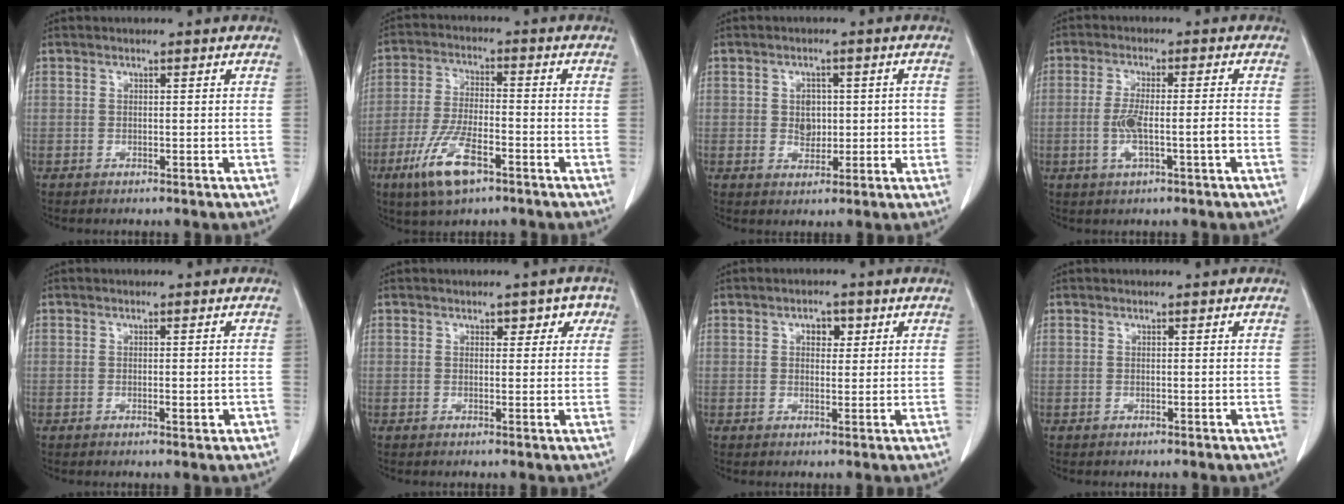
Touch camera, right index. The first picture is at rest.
{"total": 9.8, "force": [-5.4, 2.7, 7.7], "torque": [-0.161, -0.014, -0.098]}
{"total": 4.4, "force": [0.1, 3.3, 2.9], "torque": [-0.035, 0.010, 0.010]}
{"total": 6.2, "force": [-1.6, 0.5, 6.0], "torque": [-0.119, 0.002, -0.027]}
{"total": 1.9, "force": [-0.6, 0.5, 1.7], "torque": [-0.025, -0.002, -0.006]}
{"total": 3.0, "force": [1.4, 2.0, 1.7], "torque": [-0.002, 0.010, 0.013]}
{"total": 2.7, "force": [1.1, 1.7, 1.8], "torque": [-0.024, 0.007, 0.014]}
{"total": 0.0}